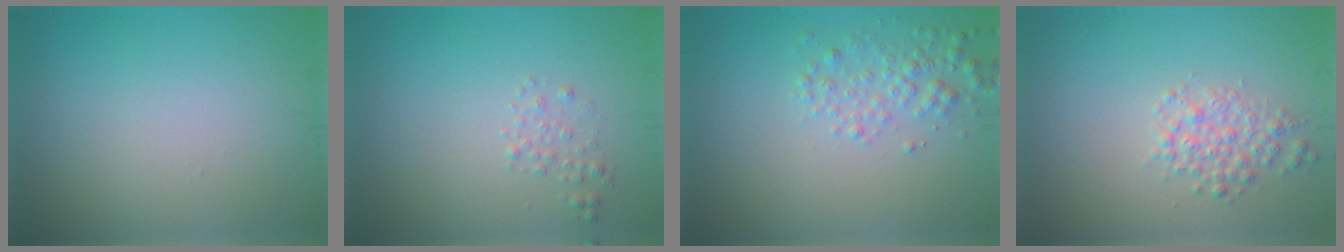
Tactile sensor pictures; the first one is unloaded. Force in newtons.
{"total": 1.0, "press": 1.0, "slide": 0.1}
{"total": 2.3, "press": 2.3, "slide": 0.0}
{"total": 2.4, "press": 2.4, "slide": 0.1}